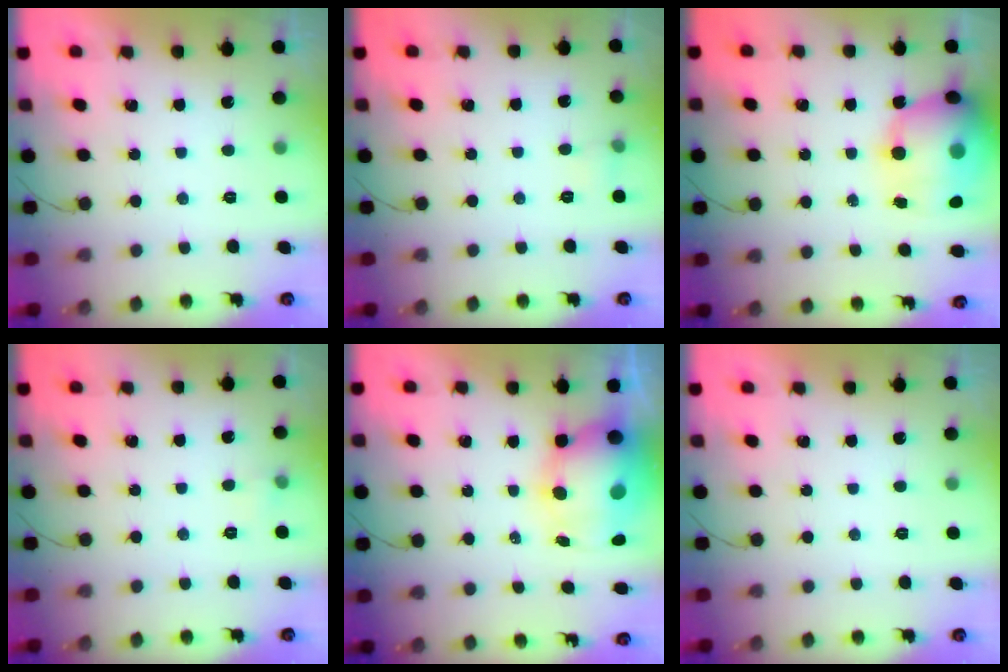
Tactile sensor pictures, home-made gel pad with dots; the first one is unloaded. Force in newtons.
{"total": 3.9, "press": 3.7, "slide": 1.1}
{"total": 20.7, "press": 20.1, "slide": 5.1}
{"total": 3.2, "press": 3.0, "slide": 1.2}
{"total": 13.0, "press": 12.6, "slide": 3.0}
{"total": 0.0}